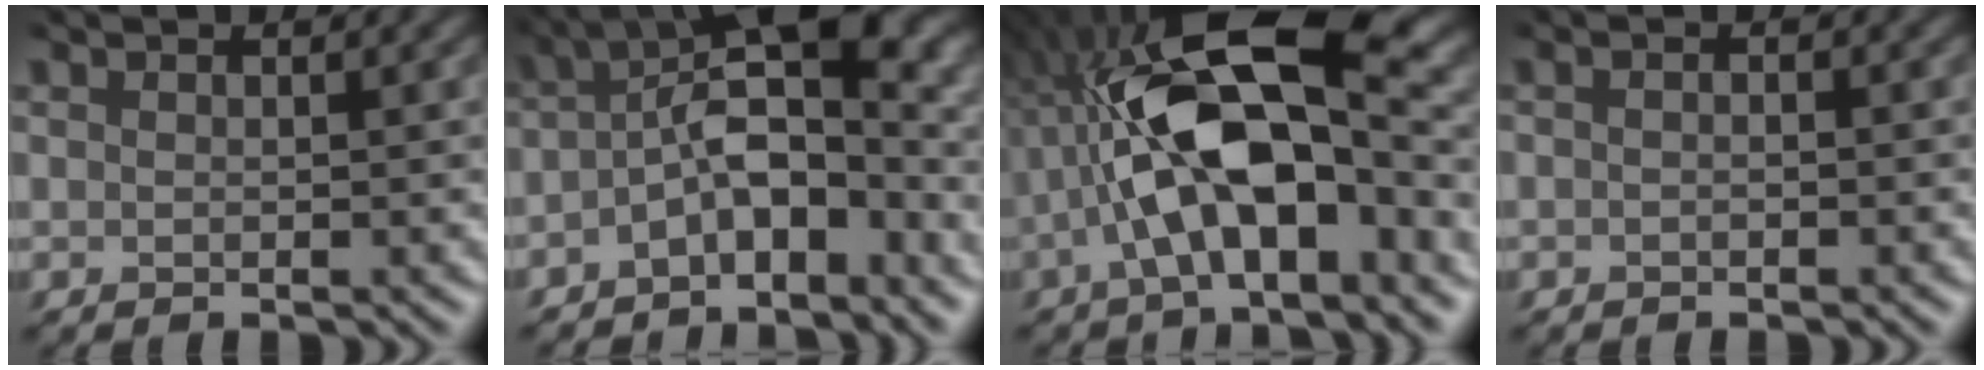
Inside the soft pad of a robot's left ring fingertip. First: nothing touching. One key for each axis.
{"total": 6.8, "fx": -2.8, "fy": 2.8, "fz": 5.5, "tx": -0.098, "ty": 0.017, "tz": -0.052}
{"total": 12.5, "fx": -2.5, "fy": 5.2, "fz": 11.0, "tx": -0.203, "ty": 0.015, "tz": -0.045}
{"total": 1.0, "fx": -0.3, "fy": 0.5, "fz": 0.8, "tx": -0.012, "ty": -0.003, "tz": -0.018}